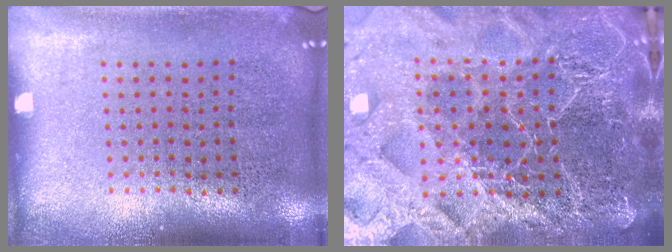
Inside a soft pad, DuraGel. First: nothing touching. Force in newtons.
{"total": 6.3, "press": 5.4, "slide": 3.2}